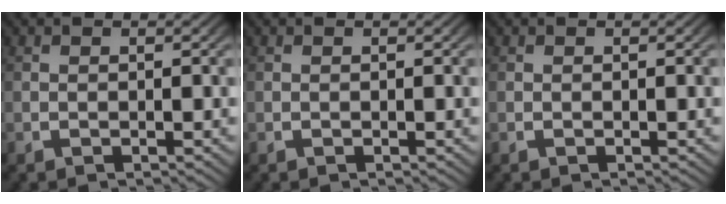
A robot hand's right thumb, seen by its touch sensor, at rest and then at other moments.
{"total": 0.0}
{"total": 0.0}